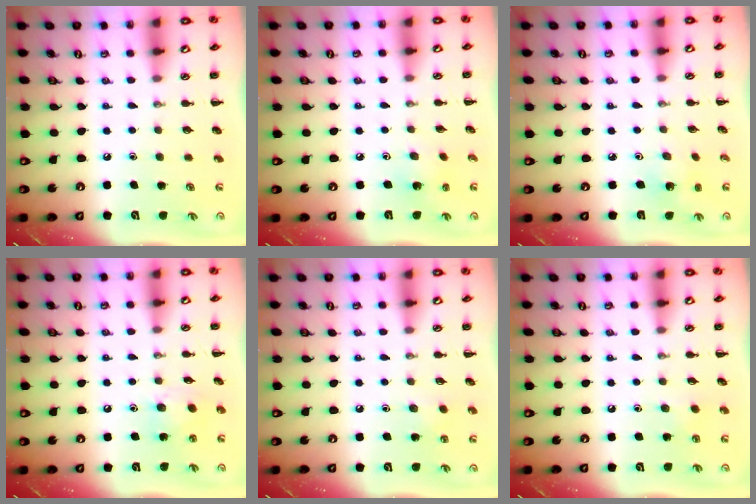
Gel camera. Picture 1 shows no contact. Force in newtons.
{"total": 2.1, "press": 2.0, "slide": 0.5}
{"total": 1.9, "press": 1.8, "slide": 0.6}
{"total": 7.0, "press": 6.9, "slide": 0.6}
{"total": 2.5, "press": 2.3, "slide": 0.7}
{"total": 2.1, "press": 2.0, "slide": 0.7}